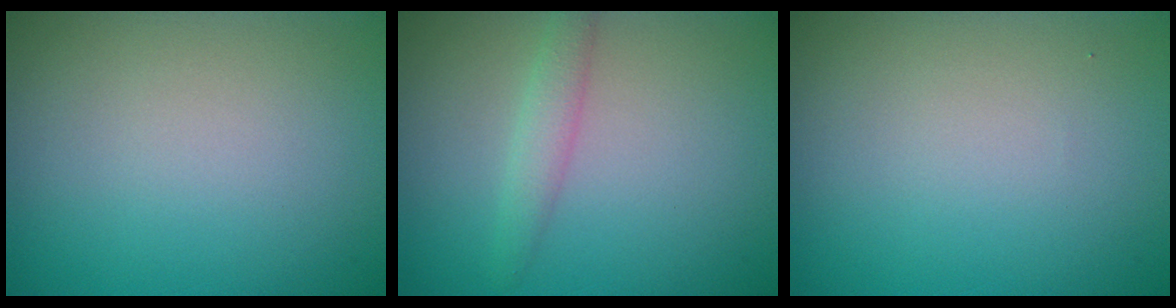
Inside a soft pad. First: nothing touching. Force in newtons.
{"total": 1.7, "press": 1.7, "slide": 0.1}
{"total": 0.0}